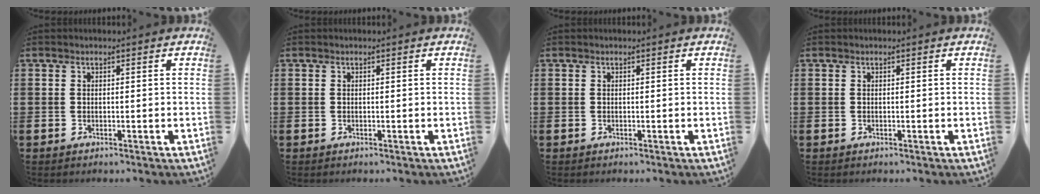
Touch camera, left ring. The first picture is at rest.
{"total": 0.0}
{"total": 0.0}
{"total": 0.0}